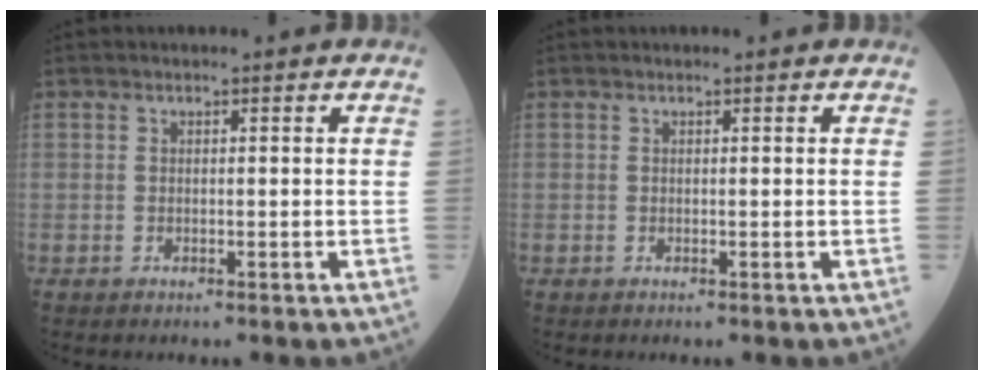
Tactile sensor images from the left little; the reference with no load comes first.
{"total": 0.0}